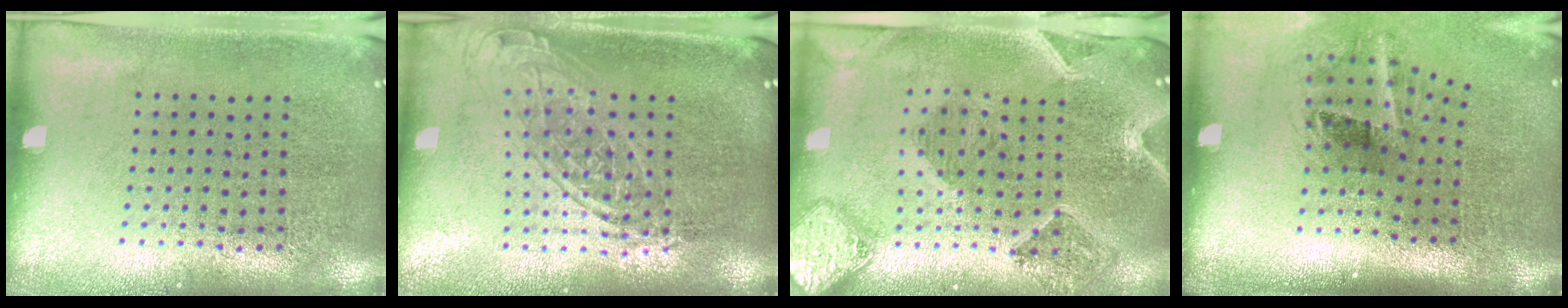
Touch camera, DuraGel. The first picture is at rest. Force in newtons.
{"total": 1.7, "press": 1.3, "slide": 1.0}
{"total": 1.6, "press": 1.5, "slide": 0.3}
{"total": 2.2, "press": 1.3, "slide": 1.8}